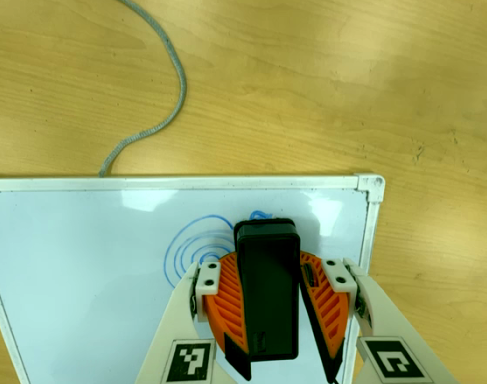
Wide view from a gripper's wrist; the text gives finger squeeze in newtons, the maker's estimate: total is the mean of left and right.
{"total": 16.2, "left": 18.4, "right": 14.1}